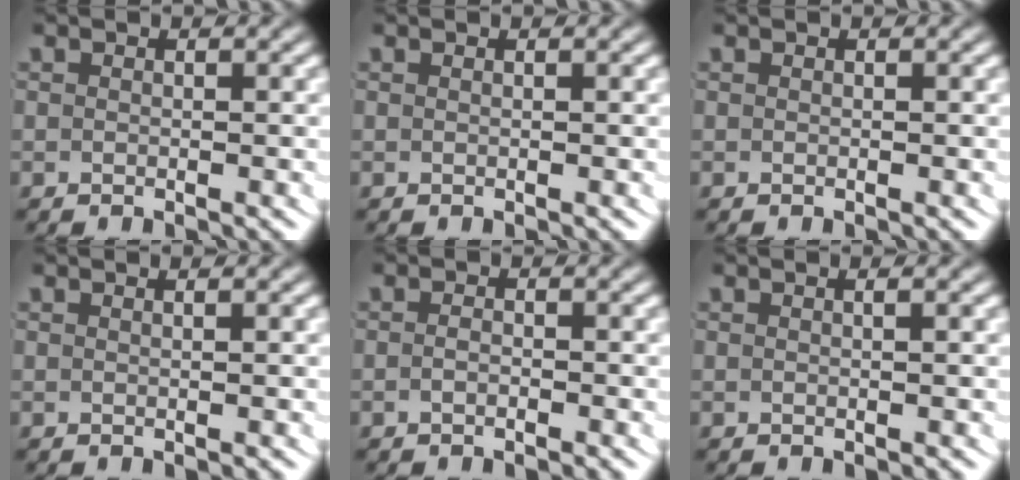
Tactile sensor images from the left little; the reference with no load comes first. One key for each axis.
{"total": 0.0}
{"total": 0.0}
{"total": 0.6, "fx": 0.2, "fy": -0.4, "fz": 0.4, "tx": -0.005, "ty": 0.000, "tz": 0.003}
{"total": 1.0, "fx": -0.8, "fy": 0.5, "fz": 0.5, "tx": -0.018, "ty": -0.006, "tz": -0.014}
{"total": 0.6, "fx": 0.1, "fy": -0.2, "fz": 0.6, "tx": -0.007, "ty": 0.005, "tz": 0.001}